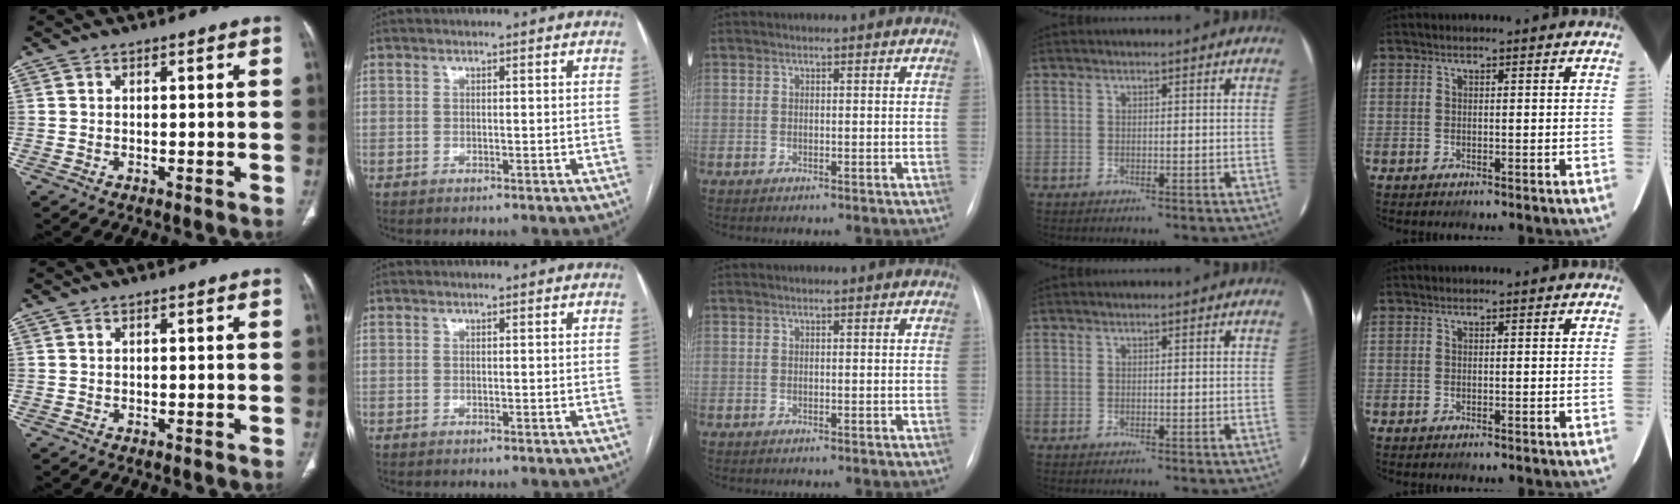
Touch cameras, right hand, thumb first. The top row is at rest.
{}